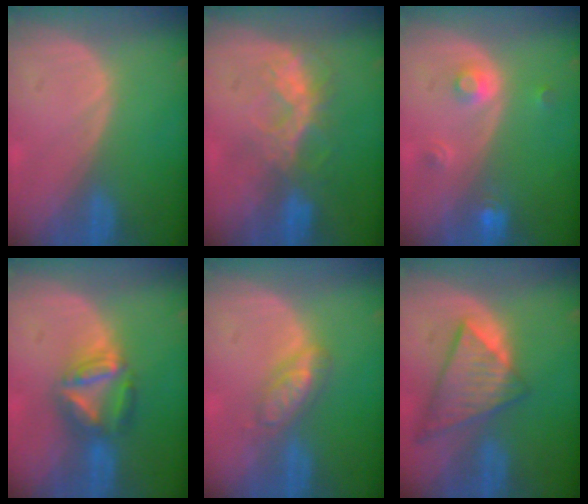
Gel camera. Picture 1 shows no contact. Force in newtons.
{"total": 6.3, "press": 6.2, "slide": 1.2}
{"total": 3.0, "press": 2.8, "slide": 1.2}
{"total": 6.6, "press": 6.2, "slide": 2.5}
{"total": 4.6, "press": 4.5, "slide": 1.2}
{"total": 9.0, "press": 7.9, "slide": 4.4}